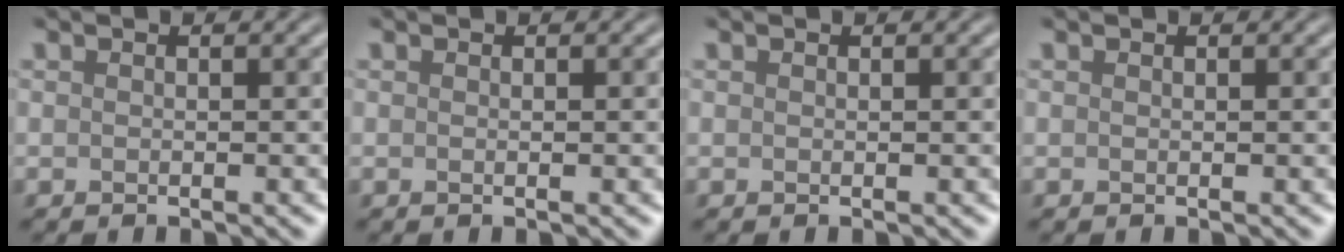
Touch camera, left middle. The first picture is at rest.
{"total": 0.6, "force": [0.1, 0.3, 0.6], "torque": [-0.005, -0.004, -0.002]}
{"total": 0.0}
{"total": 0.0}